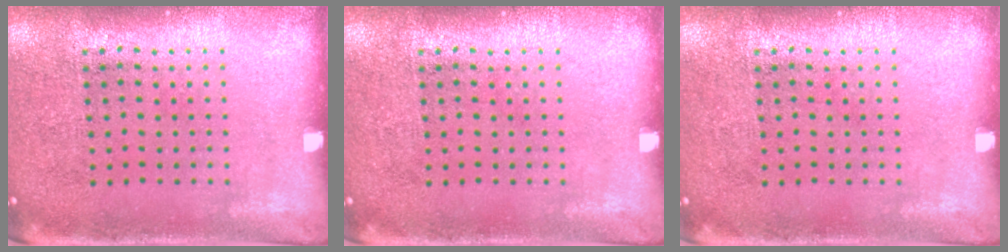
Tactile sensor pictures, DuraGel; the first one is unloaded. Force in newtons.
{"total": 0.0}
{"total": 0.0}